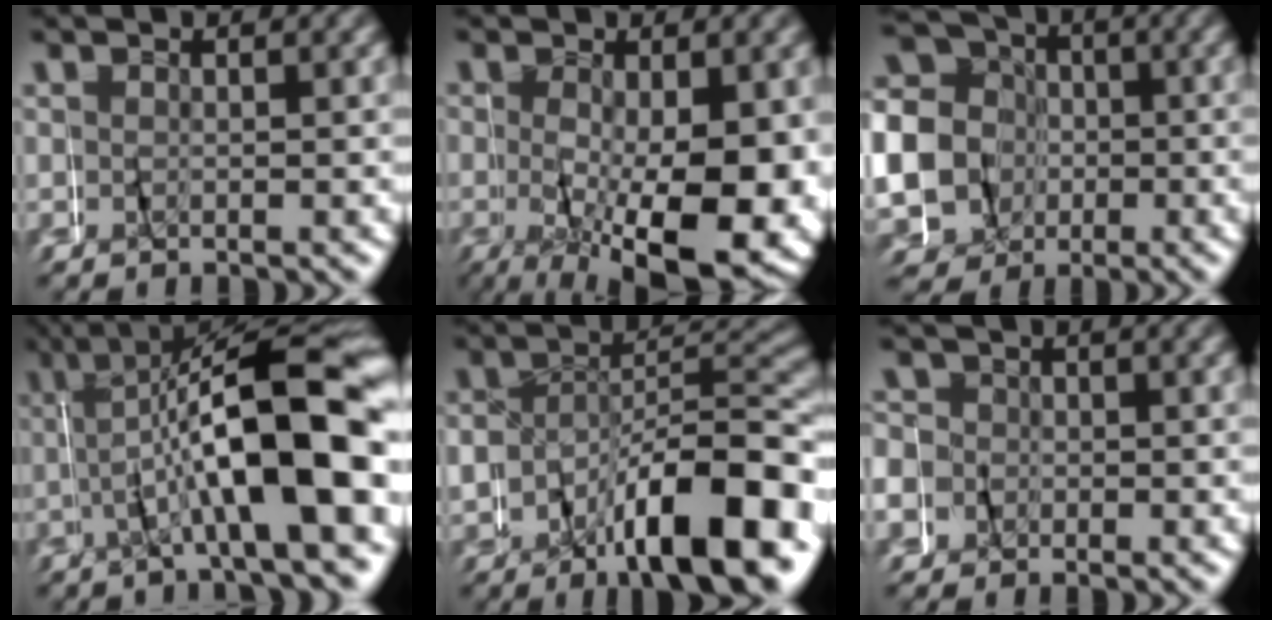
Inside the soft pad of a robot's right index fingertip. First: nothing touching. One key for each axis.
{"total": 10.4, "fx": -3.0, "fy": 4.1, "fz": 9.1, "tx": -0.128, "ty": -0.019, "tz": -0.035}
{"total": 16.7, "fx": 0.2, "fy": 15.6, "fz": 5.8, "tx": -0.145, "ty": -0.030, "tz": -0.012}
{"total": 15.6, "fx": 0.9, "fy": 6.4, "fz": 14.2, "tx": -0.210, "ty": 0.016, "tz": 0.012}
{"total": 12.0, "fx": -4.7, "fy": 6.0, "fz": 9.3, "tx": -0.134, "ty": 0.007, "tz": -0.074}
{"total": 6.3, "fx": 0.4, "fy": 6.1, "fz": 1.6, "tx": -0.037, "ty": 0.010, "tz": -0.011}